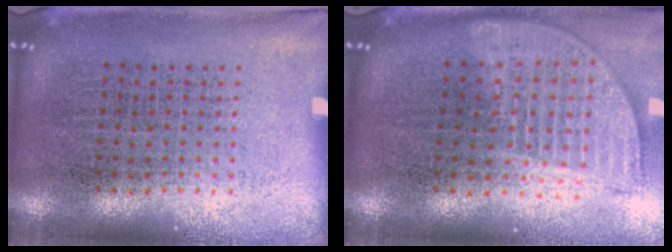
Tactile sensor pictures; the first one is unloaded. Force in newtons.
{"total": 1.8, "press": 1.5, "slide": 1.0}